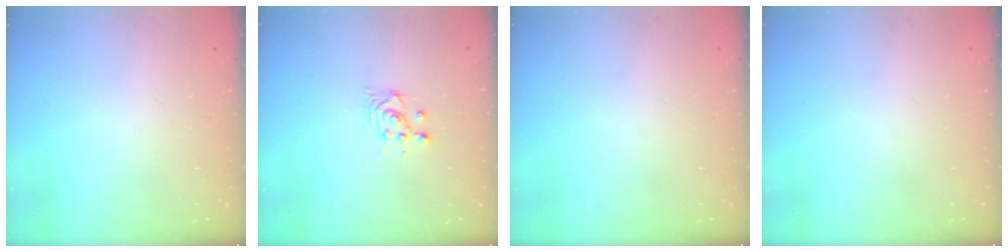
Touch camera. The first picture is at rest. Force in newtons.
{"total": 2.8, "press": 2.8, "slide": 0.1}
{"total": 0.0}
{"total": 0.0}